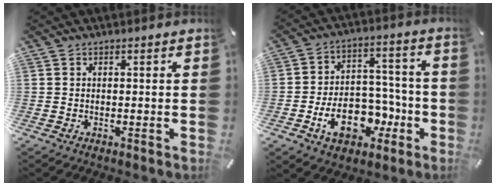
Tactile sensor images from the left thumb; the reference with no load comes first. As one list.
[{"total": 14.4, "force": [-5.3, 10.1, 8.8], "torque": [-0.141, 0.029, -0.084]}]